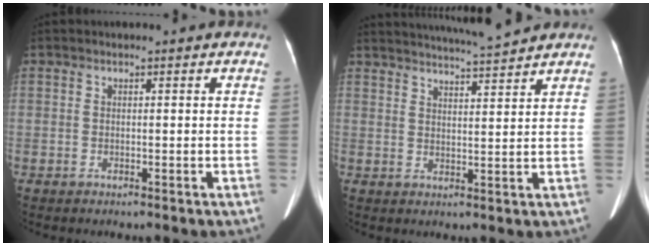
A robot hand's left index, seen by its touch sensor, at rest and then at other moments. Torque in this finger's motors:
{"motor_torque": [-0.04, -0.08, -0.05, 0.03]}